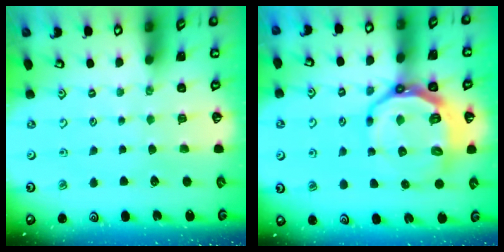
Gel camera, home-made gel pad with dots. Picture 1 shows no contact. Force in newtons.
{"total": 13.4, "press": 12.8, "slide": 4.0}